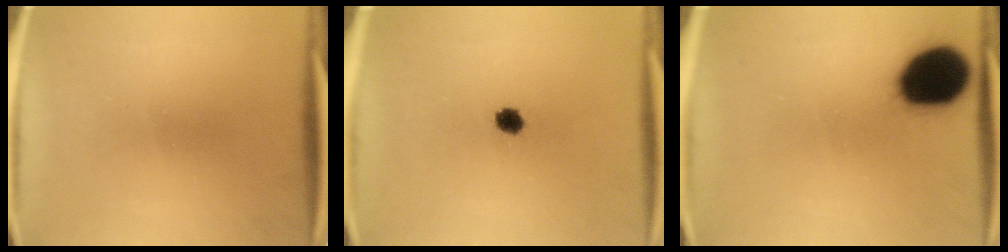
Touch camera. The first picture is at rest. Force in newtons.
{"total": 3.0}
{"total": 19.2}